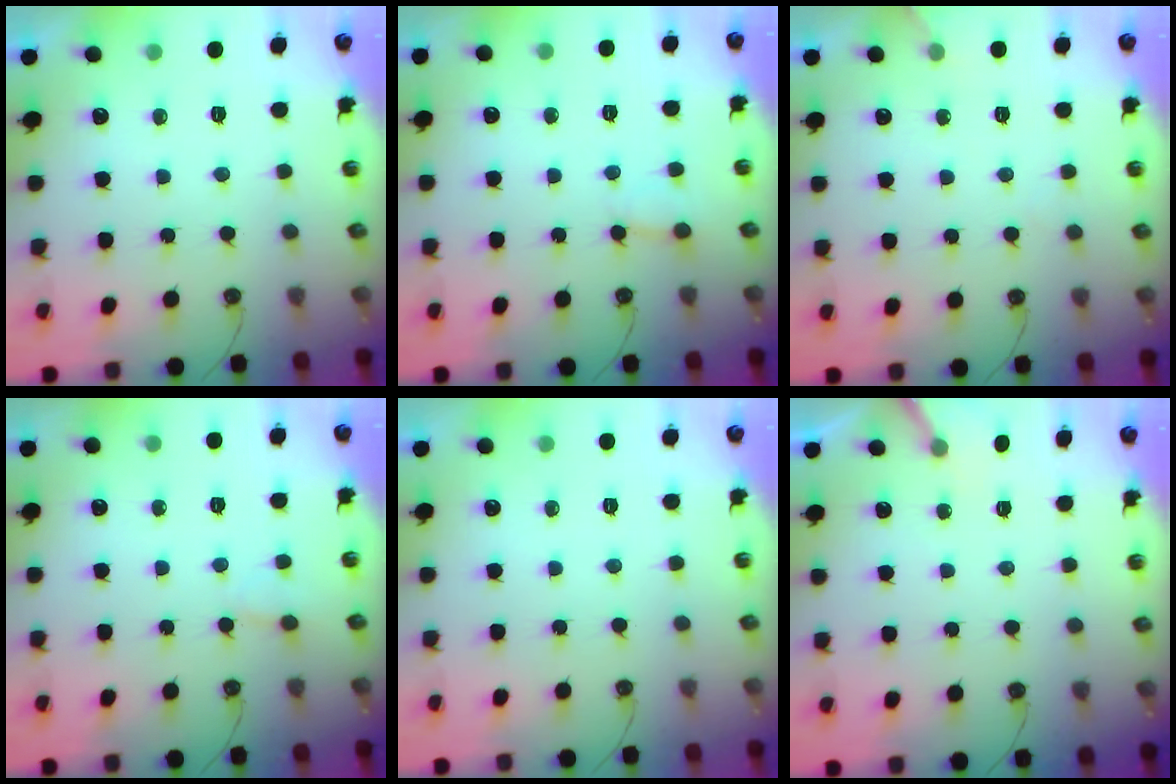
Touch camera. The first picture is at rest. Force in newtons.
{"total": 3.7, "press": 3.7, "slide": 0.3}
{"total": 5.5, "press": 5.5, "slide": 0.2}
{"total": 3.3, "press": 3.3, "slide": 0.4}
{"total": 0.0}
{"total": 6.6, "press": 6.6, "slide": 0.4}